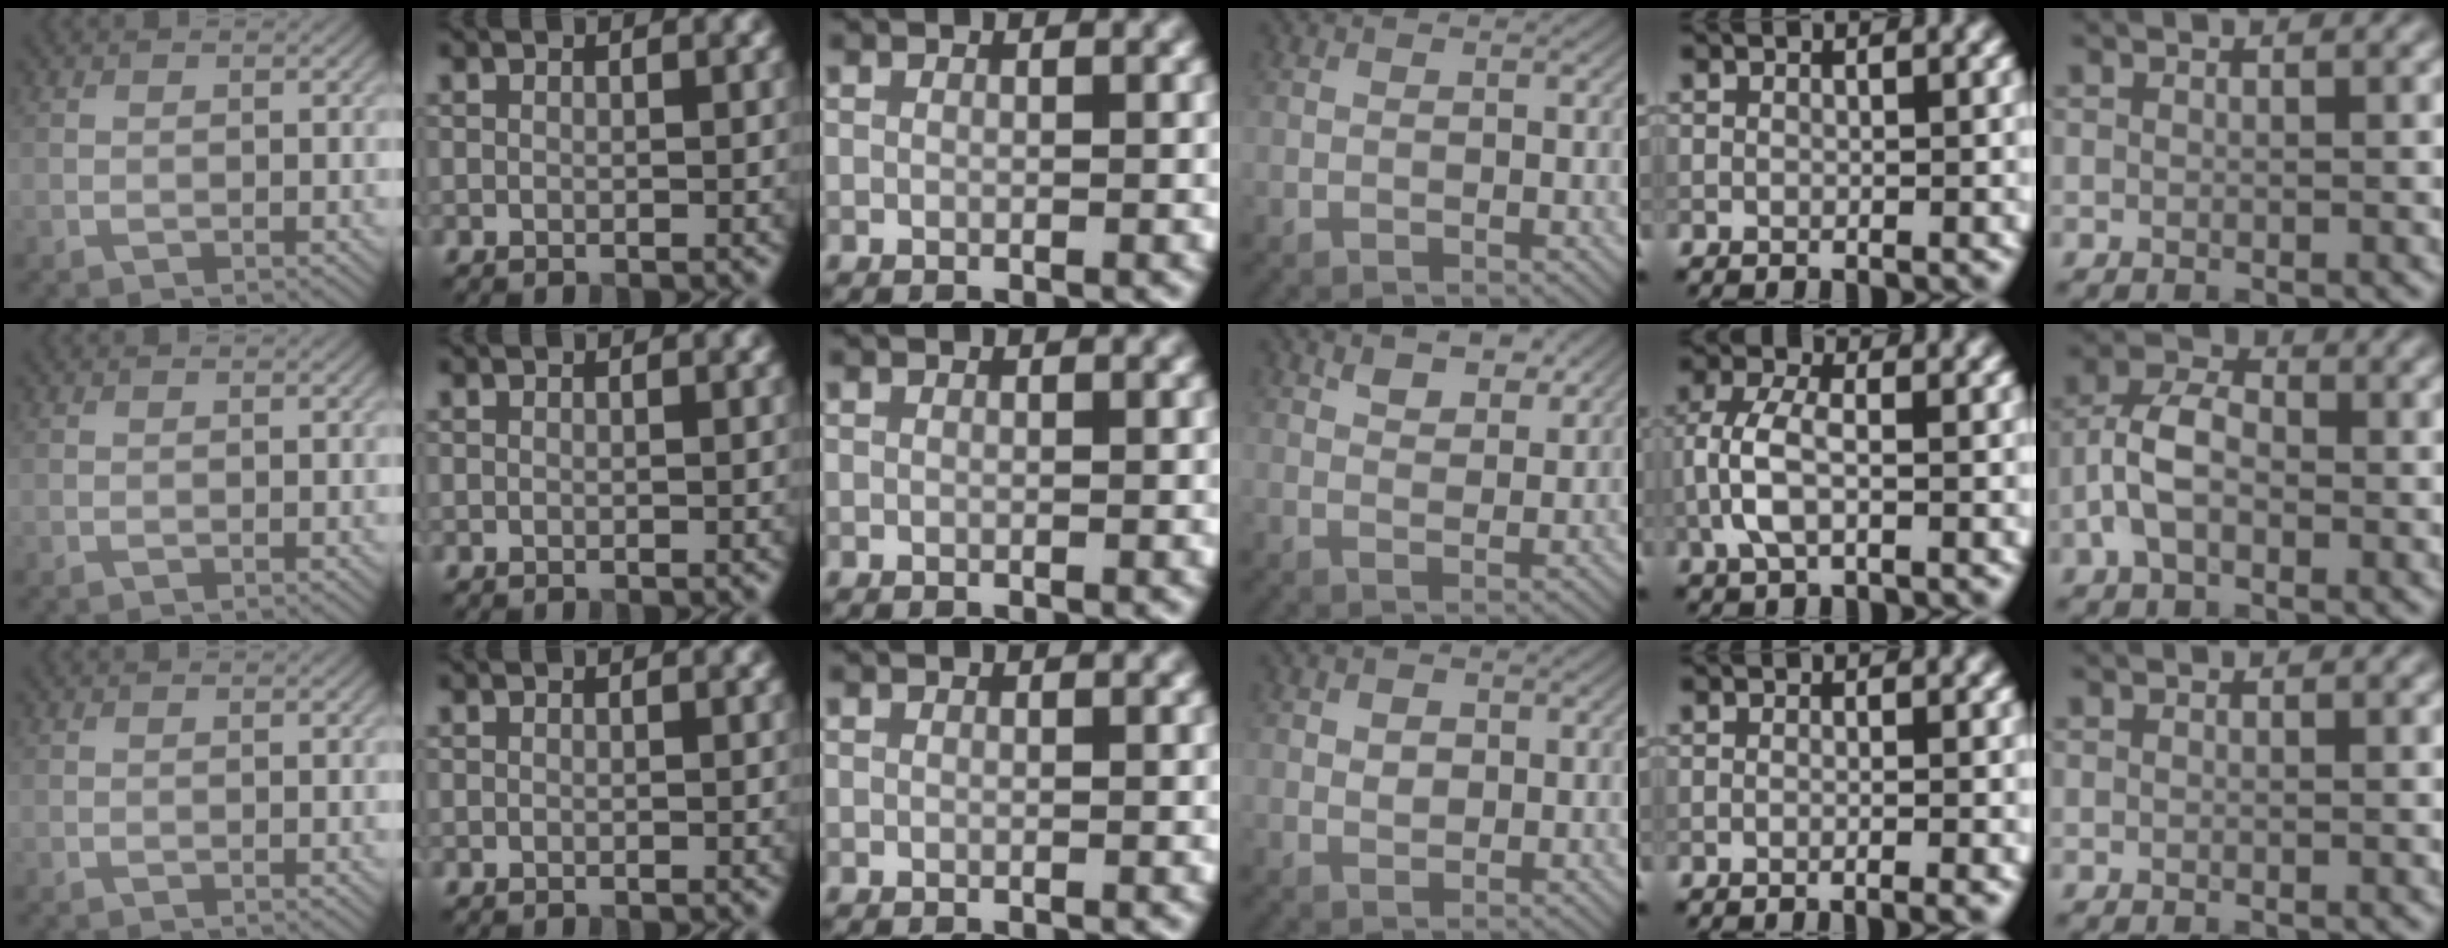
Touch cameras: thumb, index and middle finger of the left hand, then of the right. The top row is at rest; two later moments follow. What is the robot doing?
{"motion": "lift_and_place", "object": "calculator"}